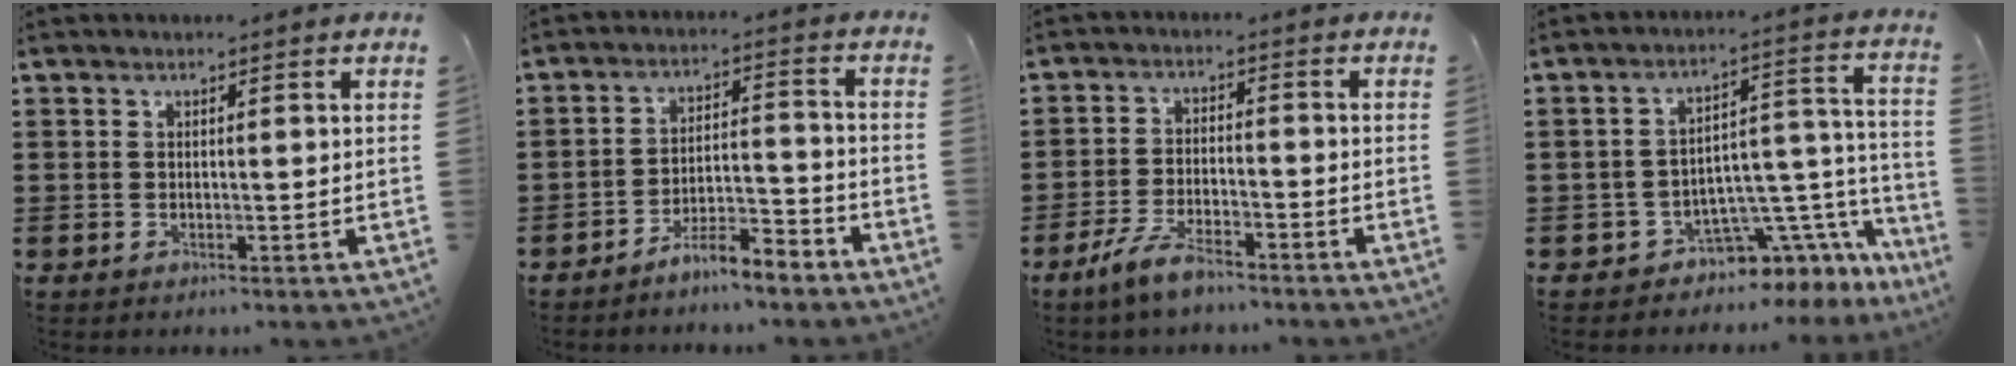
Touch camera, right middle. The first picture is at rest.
{"total": 5.5, "force": [-5.2, 0.4, 1.8], "torque": [-0.039, 0.002, -0.103]}
{"total": 5.7, "force": [-4.4, 1.4, 3.3], "torque": [-0.082, -0.004, -0.086]}
{"total": 5.3, "force": [-4.5, 2.5, 1.5], "torque": [-0.039, -0.016, -0.082]}